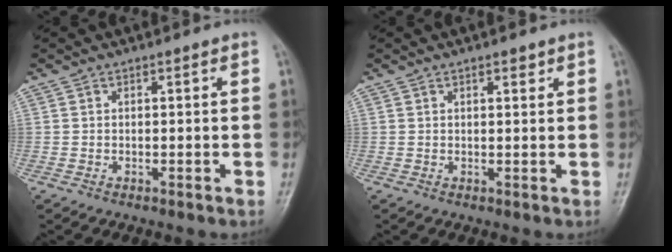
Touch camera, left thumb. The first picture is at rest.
{"total": 1.6, "force": [1.0, 0.7, 1.0], "torque": [-0.008, -0.002, 0.012]}